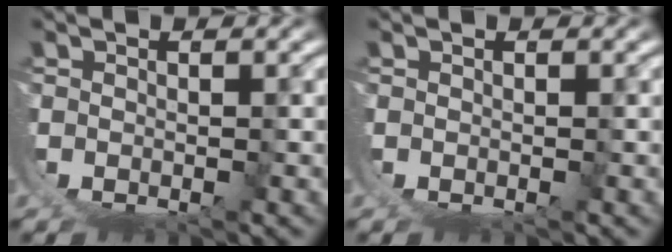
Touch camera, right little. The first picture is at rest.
{"total": 0.0}